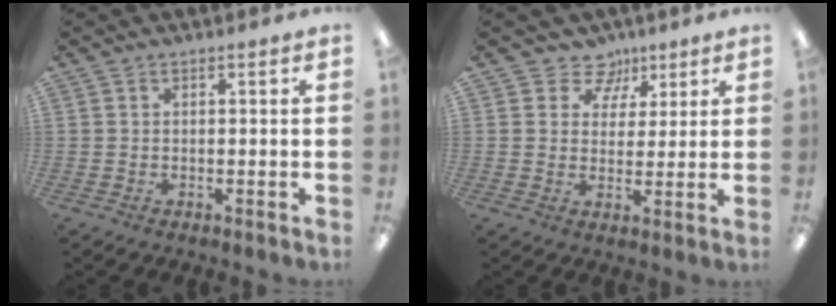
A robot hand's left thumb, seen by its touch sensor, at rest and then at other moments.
{"total": 7.5, "force": [4.4, 5.8, 1.6], "torque": [-0.019, -0.023, 0.079]}